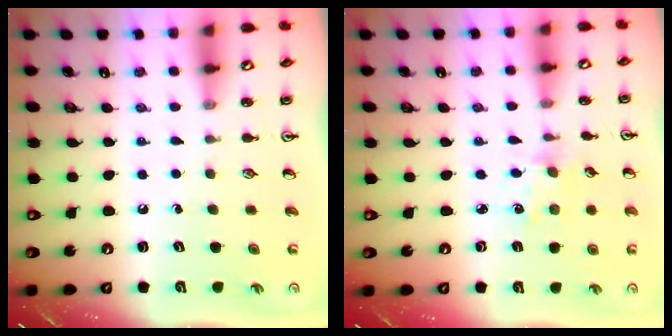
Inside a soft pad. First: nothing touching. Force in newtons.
{"total": 2.1, "press": 2.0, "slide": 0.3}